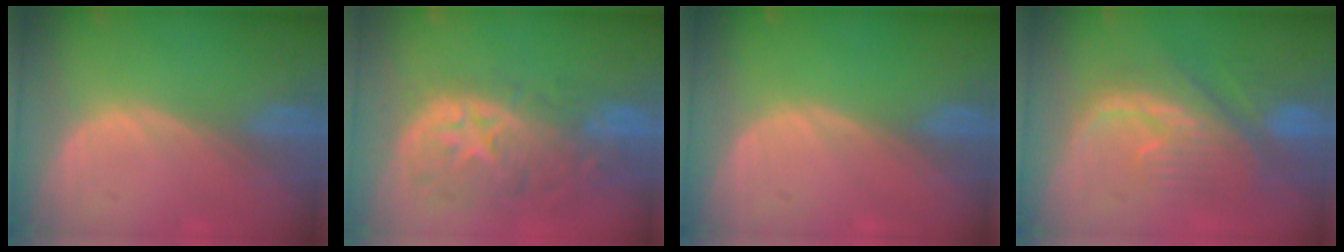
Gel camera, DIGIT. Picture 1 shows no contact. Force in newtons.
{"total": 11.0, "press": 9.8, "slide": 5.1}
{"total": 0.0}
{"total": 9.2, "press": 8.9, "slide": 2.3}